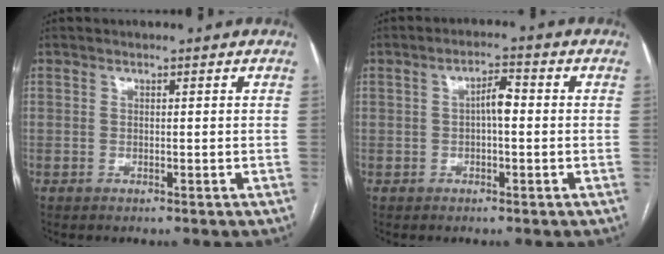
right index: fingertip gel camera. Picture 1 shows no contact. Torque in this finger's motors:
{"motor_torque": [0.58, 0.05, 0.29, 0.06]}